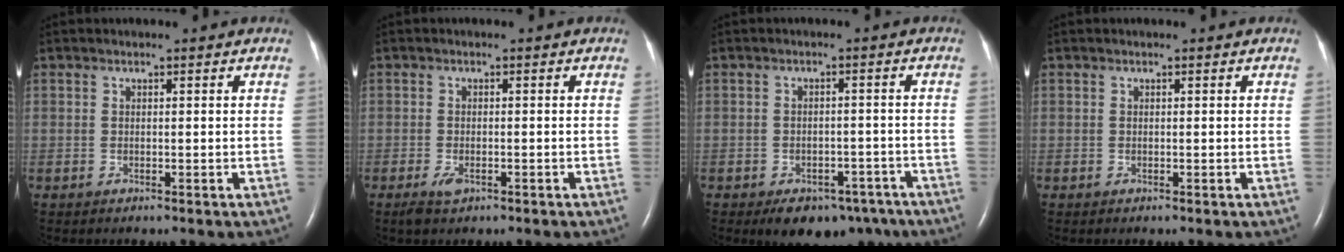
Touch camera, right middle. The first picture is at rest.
{"total": 2.0, "force": [-1.2, 0.8, 1.5], "torque": [-0.035, -0.002, -0.017]}
{"total": 8.9, "force": [-6.4, 5.1, 3.4], "torque": [-0.035, 0.014, -0.082]}
{"total": 0.0}